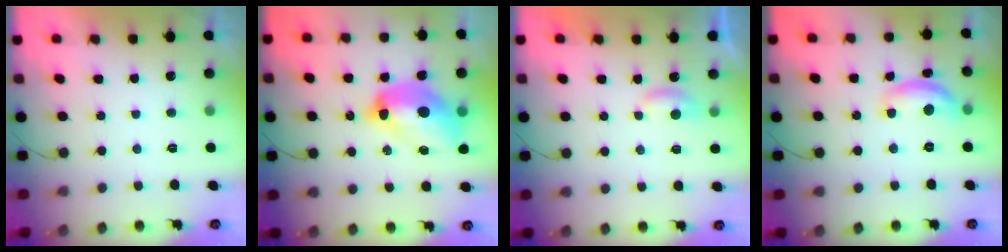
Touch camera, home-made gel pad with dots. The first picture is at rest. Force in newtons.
{"total": 15.2, "press": 15.1, "slide": 1.6}
{"total": 3.6, "press": 3.6, "slide": 0.4}
{"total": 11.3, "press": 11.3, "slide": 0.8}